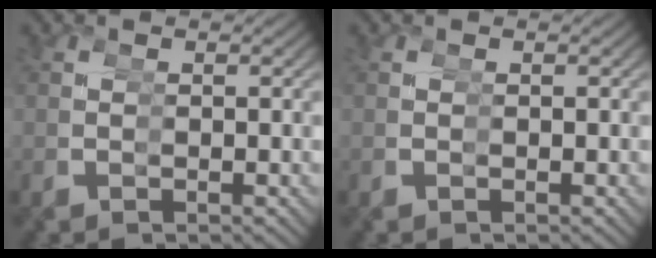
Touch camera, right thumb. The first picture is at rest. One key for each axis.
{"total": 0.0}